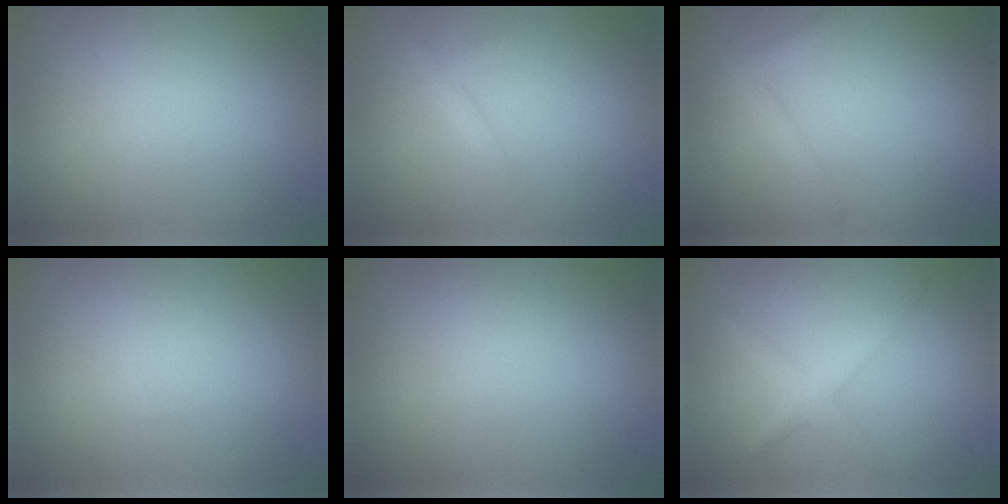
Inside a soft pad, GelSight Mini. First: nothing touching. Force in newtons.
{"total": 1.1, "press": 1.1, "slide": 0.1}
{"total": 1.8, "press": 1.8, "slide": 0.1}
{"total": 0.0}
{"total": 0.0}
{"total": 2.3, "press": 2.3, "slide": 0.2}